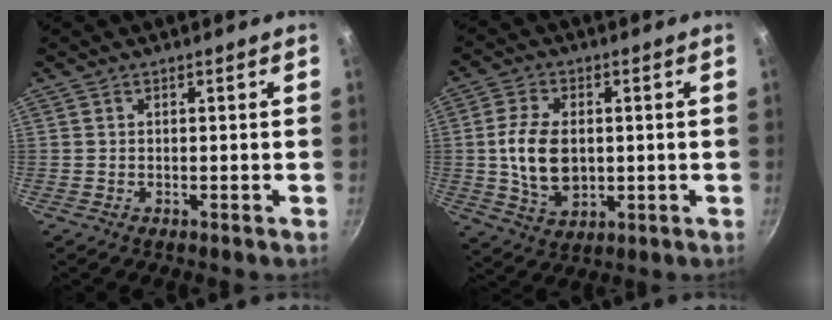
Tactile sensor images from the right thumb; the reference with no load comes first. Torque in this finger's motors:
{"motor_torque": [-0.26, 0.97, 1.12, -0.23, 0.06]}